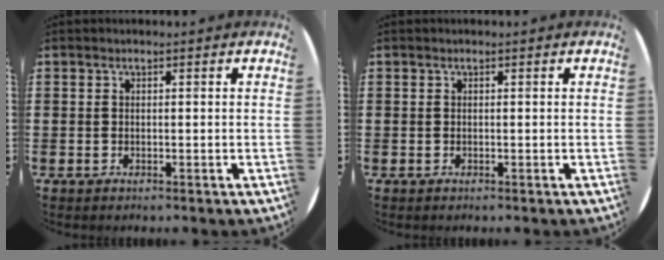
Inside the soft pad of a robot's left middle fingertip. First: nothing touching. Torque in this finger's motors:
{"motor_torque": [-0.07, 0.07, 0.00, 0.00]}